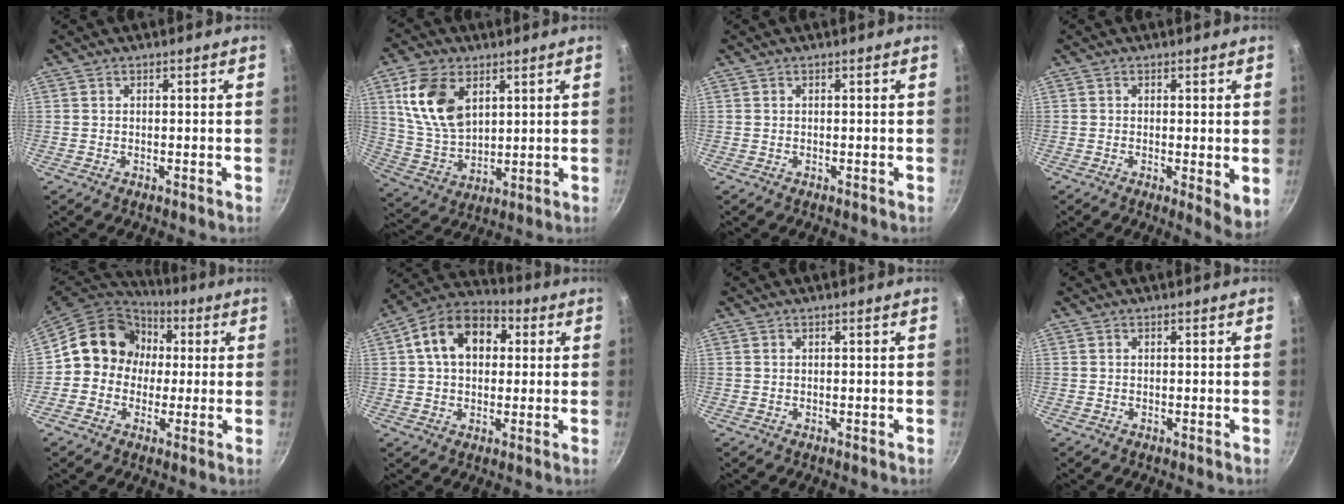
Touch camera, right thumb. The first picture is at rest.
{"total": 13.5, "force": [5.0, 8.5, 9.2], "torque": [-0.162, -0.025, 0.107]}
{"total": 0.0}
{"total": 4.9, "force": [-0.2, 1.5, 4.6], "torque": [-0.061, -0.018, -0.004]}
{"total": 13.4, "force": [1.3, 12.0, 5.8], "torque": [-0.056, 0.032, 0.001]}
{"total": 14.1, "force": [3.1, 10.0, 9.5], "torque": [-0.127, 0.025, 0.030]}
{"total": 0.0}
{"total": 0.0}